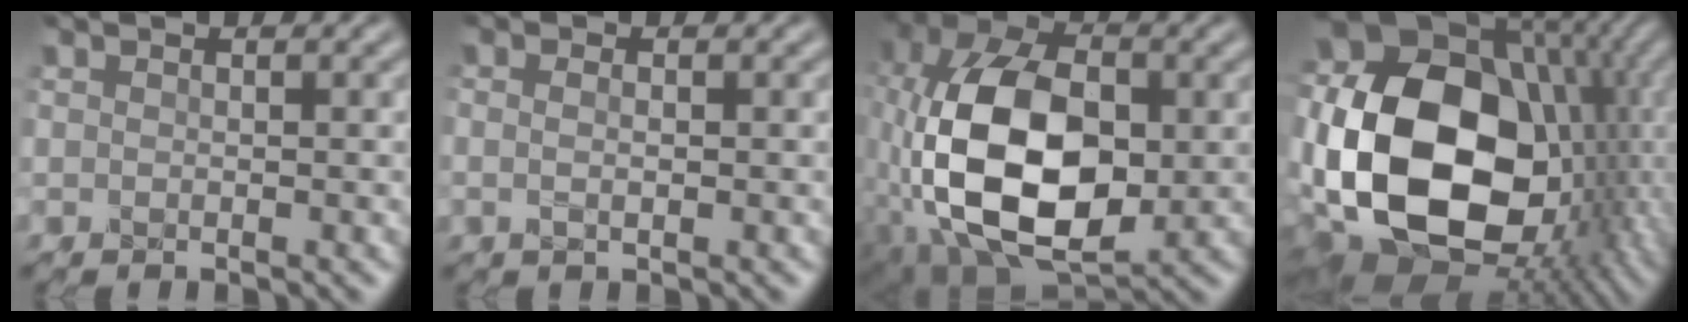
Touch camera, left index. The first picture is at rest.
{"total": 0.9, "force": [-0.3, 0.2, 0.8], "torque": [-0.019, 0.000, -0.004]}
{"total": 13.8, "force": [-2.4, 8.1, 10.9], "torque": [-0.222, -0.003, -0.056]}
{"total": 20.4, "force": [-0.9, 15.0, 13.8], "torque": [-0.308, -0.023, -0.001]}